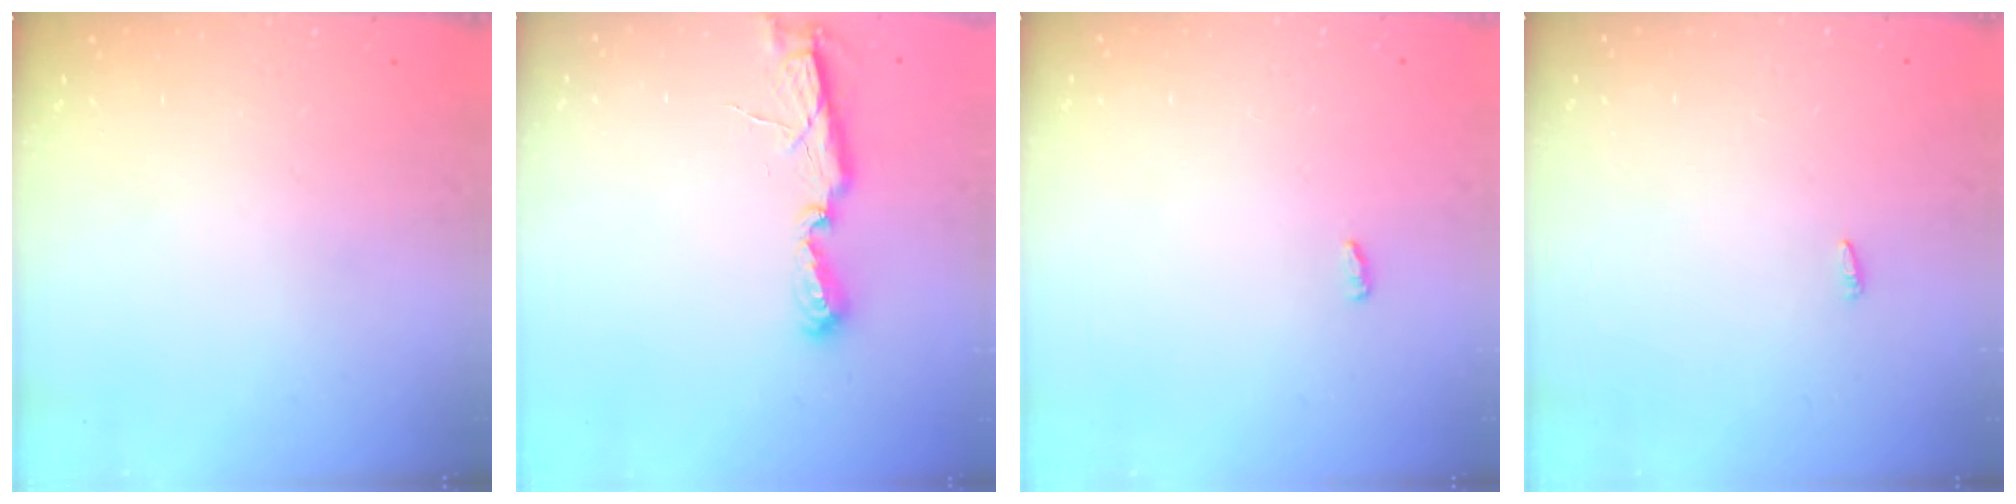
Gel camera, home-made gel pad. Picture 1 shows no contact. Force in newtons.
{"total": 6.7, "press": 6.7, "slide": 0.8}
{"total": 2.9, "press": 2.6, "slide": 1.3}
{"total": 2.1, "press": 1.9, "slide": 0.7}